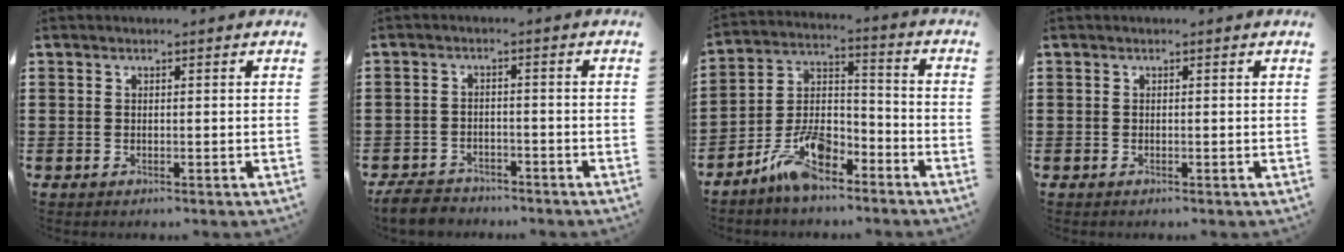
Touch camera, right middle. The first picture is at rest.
{"total": 3.4, "force": [-3.3, 0.9, 0.4], "torque": [-0.018, 0.002, -0.071]}
{"total": 10.4, "force": [-7.8, 3.8, 5.8], "torque": [-0.124, 0.016, -0.149]}
{"total": 0.0}